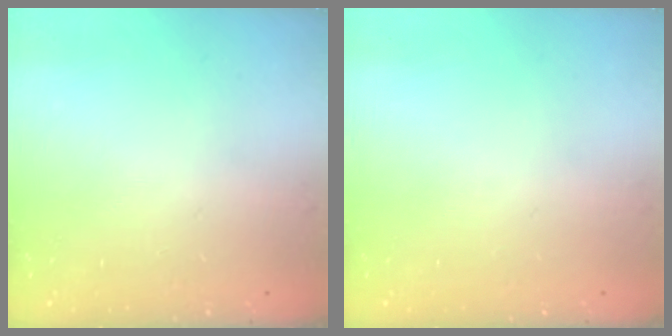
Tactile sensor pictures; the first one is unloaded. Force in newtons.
{"total": 0.0}